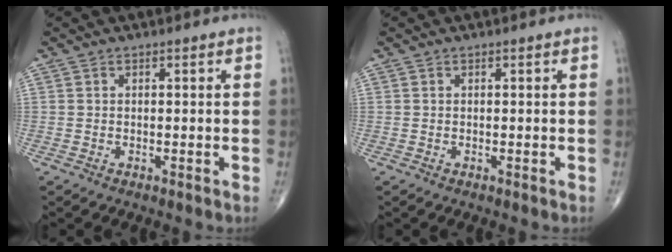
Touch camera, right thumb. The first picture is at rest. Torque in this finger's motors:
{"motor_torque": [0.03, 0.07, -0.02, 0.01, 0.00]}